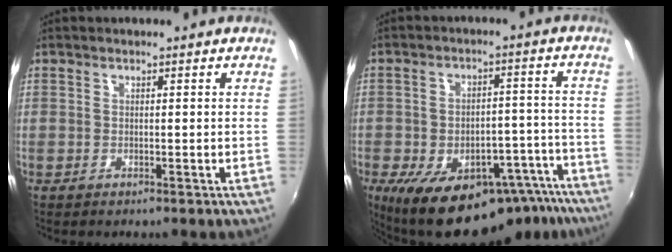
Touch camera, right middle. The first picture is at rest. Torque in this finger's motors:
{"motor_torque": [1.45, -0.69, 0.96, 0.21]}